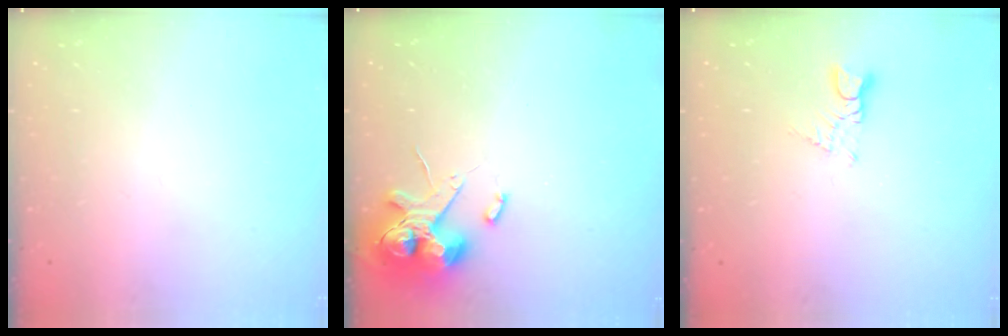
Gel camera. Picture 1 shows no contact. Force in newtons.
{"total": 11.7, "press": 11.6, "slide": 1.8}
{"total": 2.8, "press": 2.8, "slide": 0.3}